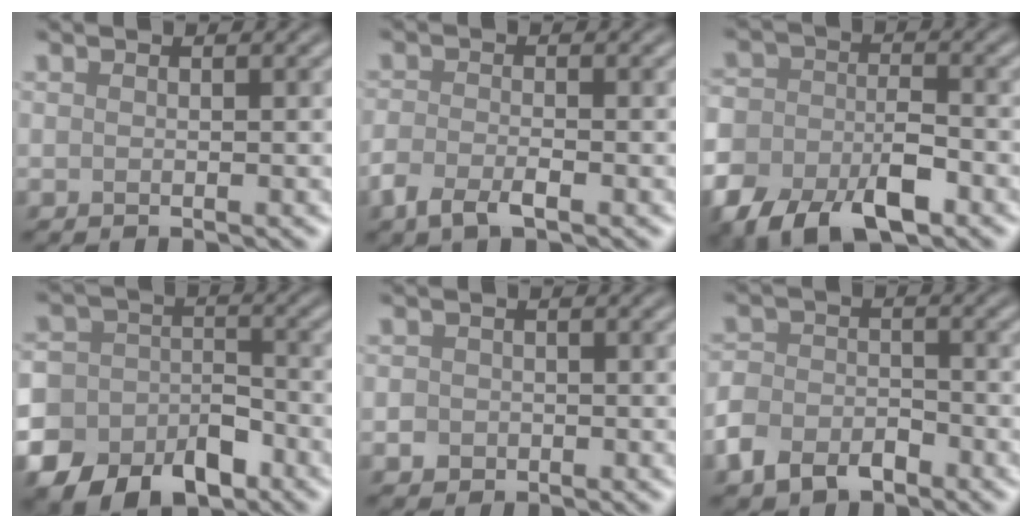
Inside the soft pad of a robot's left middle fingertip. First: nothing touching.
{"total": 2.8, "force": [-1.7, 1.1, 2.0], "torque": [-0.047, -0.004, -0.037]}
{"total": 7.8, "force": [-4.7, 4.0, 4.8], "torque": [-0.084, -0.006, -0.084]}
{"total": 13.4, "force": [-8.2, 9.6, 4.5], "torque": [-0.073, -0.051, -0.149]}
{"total": 1.2, "force": [-0.4, 1.1, 0.3], "torque": [0.000, -0.004, -0.008]}
{"total": 4.4, "force": [-2.8, 2.8, 2.0], "torque": [-0.041, -0.003, -0.063]}